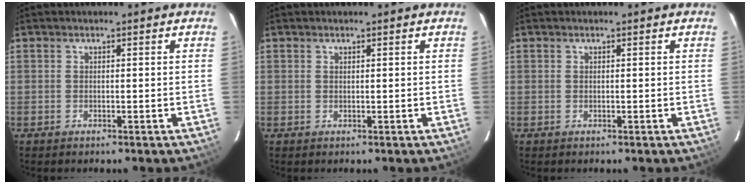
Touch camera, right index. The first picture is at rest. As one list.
[{"total": 0.0}, {"total": 0.0}]